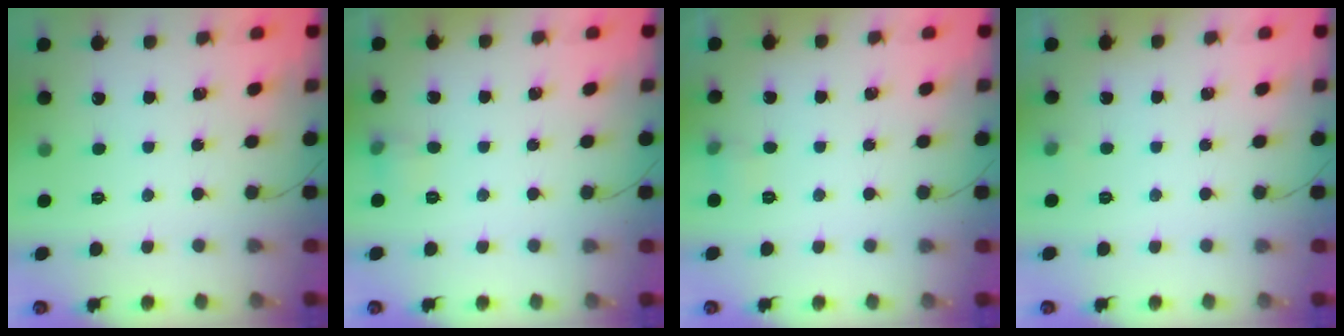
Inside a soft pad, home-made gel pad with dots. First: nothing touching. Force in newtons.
{"total": 4.9, "press": 4.8, "slide": 1.1}
{"total": 4.8, "press": 4.6, "slide": 1.4}
{"total": 2.9, "press": 2.6, "slide": 1.2}